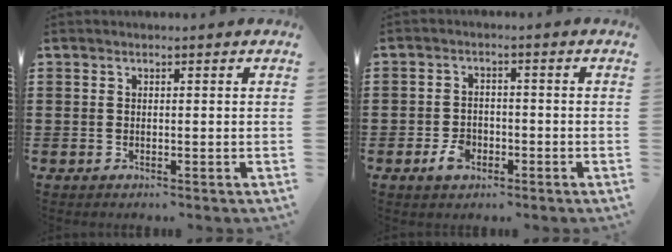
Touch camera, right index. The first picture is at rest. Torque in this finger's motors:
{"motor_torque": [1.43, 0.71, 0.04, 0.00]}